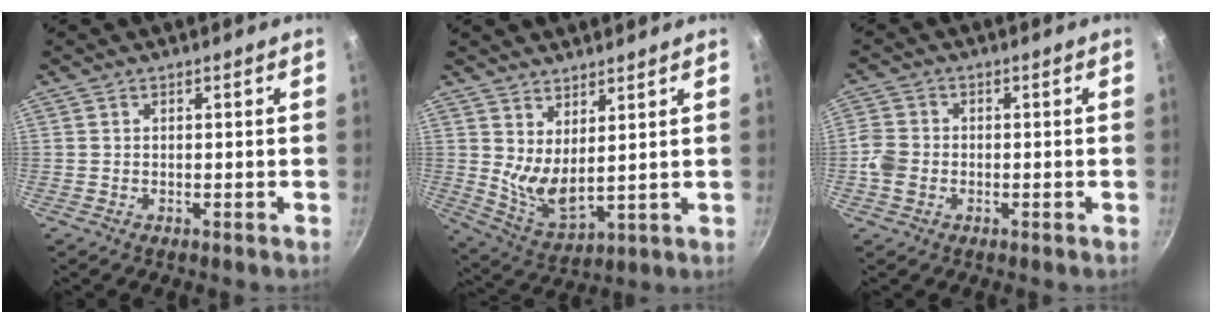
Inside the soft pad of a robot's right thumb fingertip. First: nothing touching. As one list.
[{"total": 8.1, "force": [4.3, 3.0, 6.2], "torque": [-0.104, -0.056, 0.085]}, {"total": 4.6, "force": [-1.2, 3.7, 2.3], "torque": [-0.045, 0.014, -0.031]}]